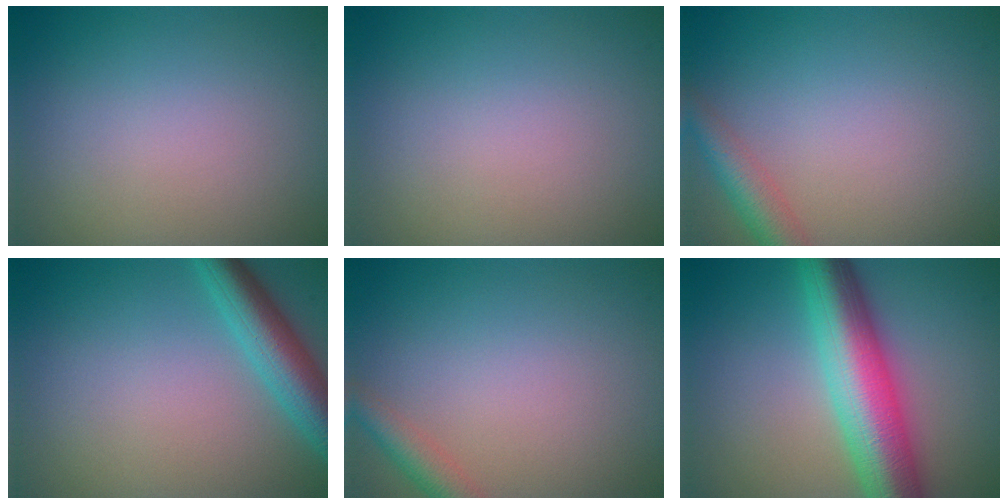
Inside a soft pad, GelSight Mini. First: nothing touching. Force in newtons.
{"total": 0.0}
{"total": 3.0, "press": 3.0, "slide": 0.1}
{"total": 5.0, "press": 5.0, "slide": 0.2}
{"total": 2.3, "press": 2.3, "slide": 0.1}
{"total": 9.7, "press": 9.7, "slide": 0.4}